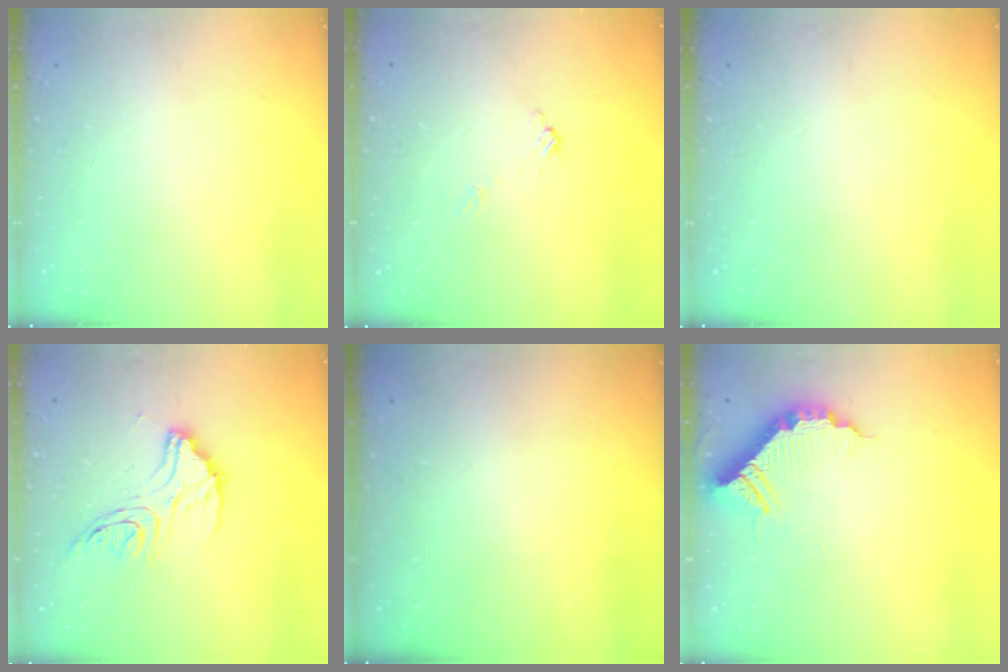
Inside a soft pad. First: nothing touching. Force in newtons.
{"total": 5.2, "press": 5.1, "slide": 0.4}
{"total": 0.0}
{"total": 13.7, "press": 13.7, "slide": 1.1}
{"total": 3.0, "press": 3.0, "slide": 0.1}
{"total": 10.1, "press": 10.1, "slide": 0.7}